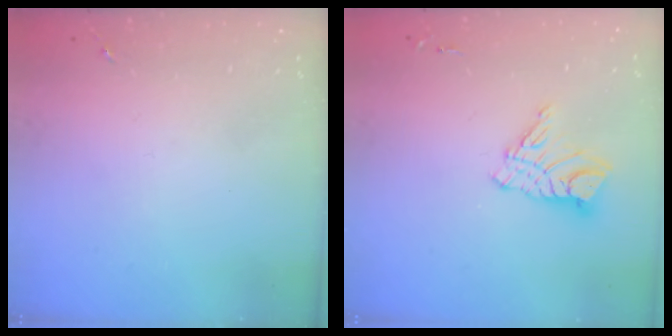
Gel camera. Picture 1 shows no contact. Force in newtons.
{"total": 11.0, "press": 10.9, "slide": 1.0}